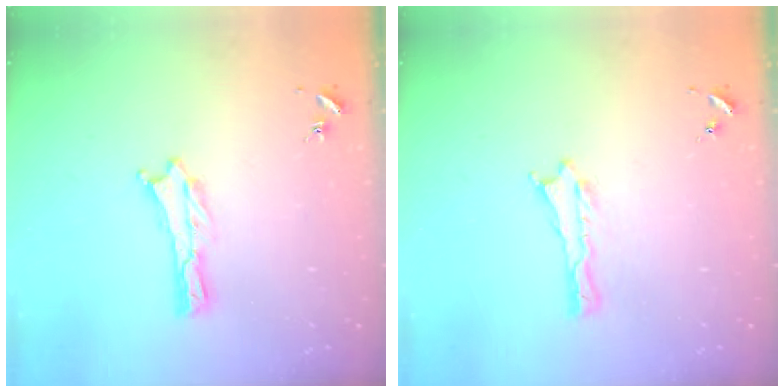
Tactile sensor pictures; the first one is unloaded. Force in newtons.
{"total": 0.0}